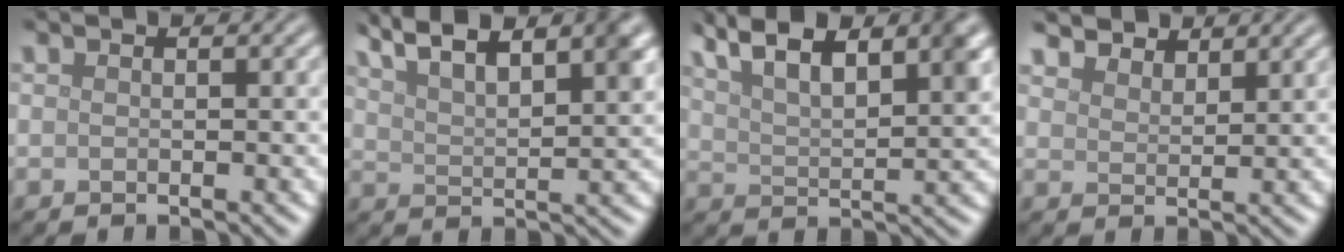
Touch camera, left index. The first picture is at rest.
{"total": 8.4, "force": [5.9, 2.6, 5.4], "torque": [-0.082, 0.024, 0.088]}
{"total": 8.2, "force": [5.2, 2.8, 5.7], "torque": [-0.098, 0.021, 0.085]}
{"total": 4.1, "force": [3.8, 1.2, 0.9], "torque": [-0.025, -0.011, 0.076]}